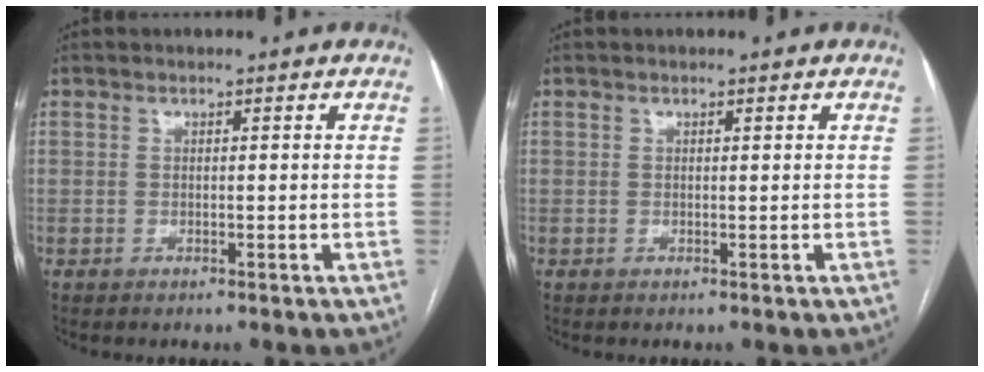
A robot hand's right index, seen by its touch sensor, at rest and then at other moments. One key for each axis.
{"total": 0.0}